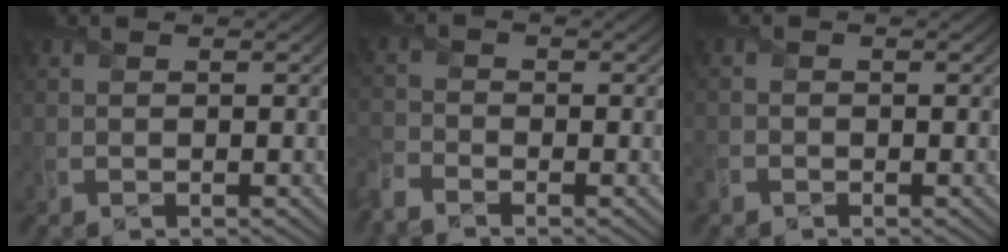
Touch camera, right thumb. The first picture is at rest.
{"total": 3.6, "force": [-3.2, 1.1, 1.3], "torque": [-0.035, -0.014, -0.081]}
{"total": 1.6, "force": [-1.2, 0.9, 0.4], "torque": [-0.014, -0.005, -0.032]}